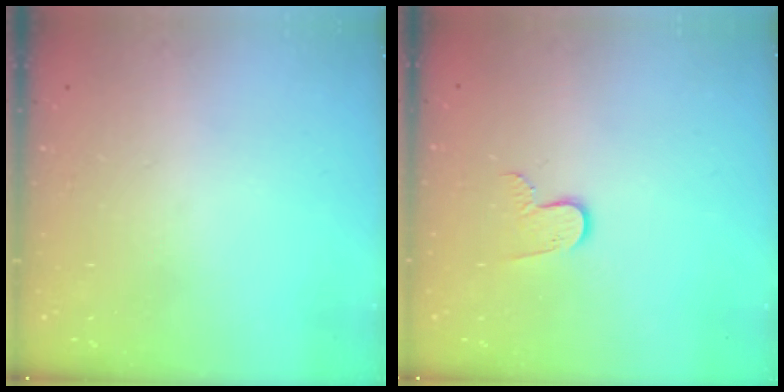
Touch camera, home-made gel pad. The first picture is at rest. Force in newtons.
{"total": 6.1, "press": 6.1, "slide": 0.6}